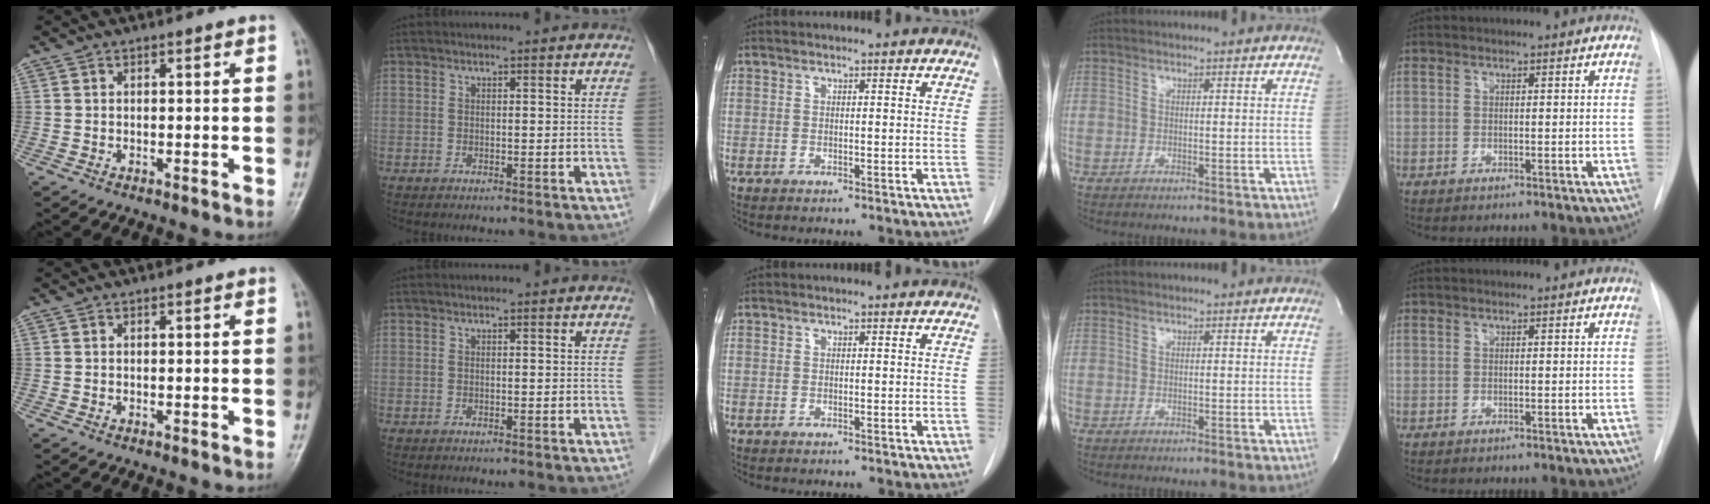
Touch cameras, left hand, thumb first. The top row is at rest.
{}